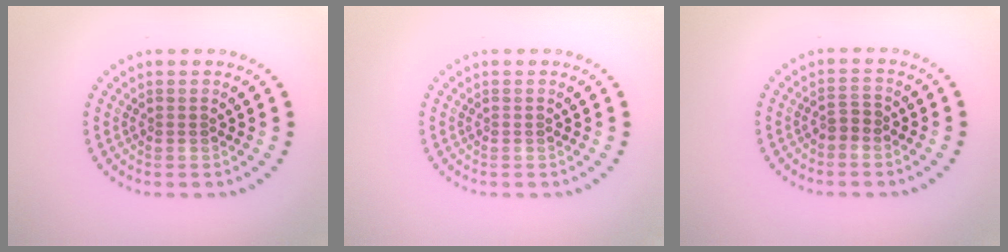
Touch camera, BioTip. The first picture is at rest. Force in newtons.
{"total": 0.0}
{"total": 1.4, "press": 1.2, "slide": 0.8}